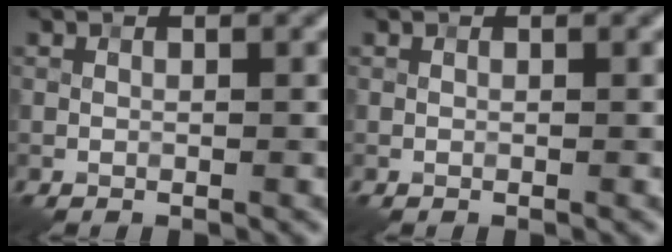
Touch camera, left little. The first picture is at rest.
{"total": 0.0}